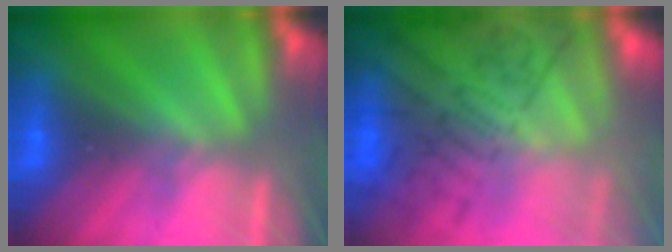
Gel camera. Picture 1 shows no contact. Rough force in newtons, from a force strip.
{"total": 7.7}